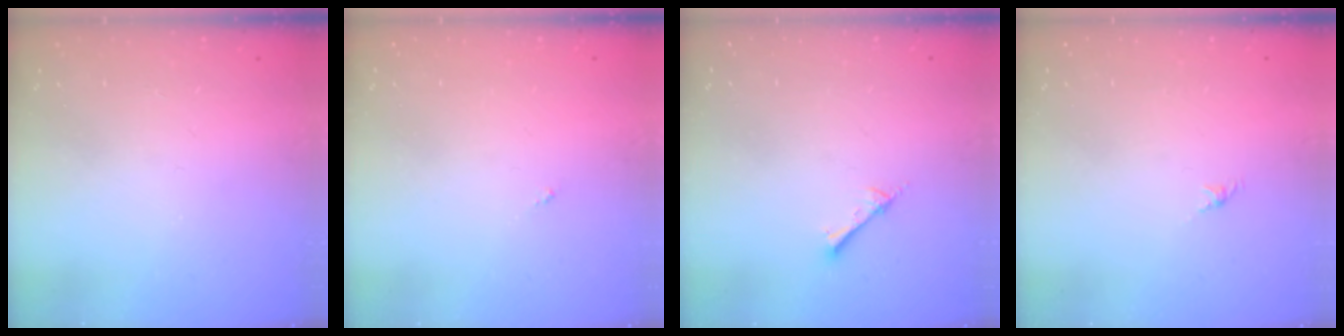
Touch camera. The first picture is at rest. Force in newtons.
{"total": 0.0}
{"total": 1.5, "press": 1.4, "slide": 0.2}
{"total": 0.0}